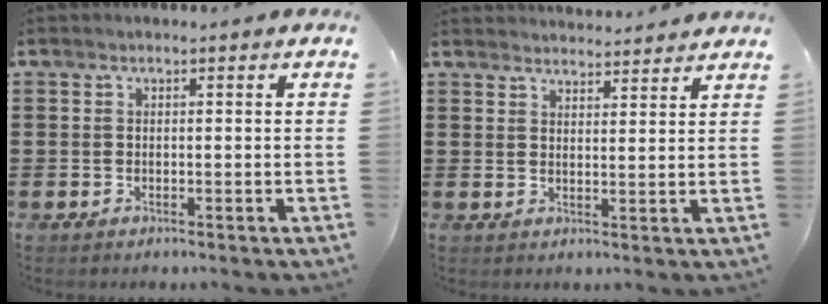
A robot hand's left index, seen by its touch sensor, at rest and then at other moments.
{"total": 2.8, "force": [2.8, -0.1, -0.1], "torque": [-0.006, -0.011, 0.054]}